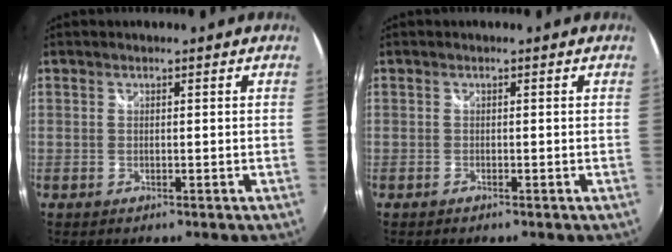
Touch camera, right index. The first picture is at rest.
{"total": 0.5, "force": [-0.5, 0.1, -0.1], "torque": [0.000, -0.003, -0.013]}